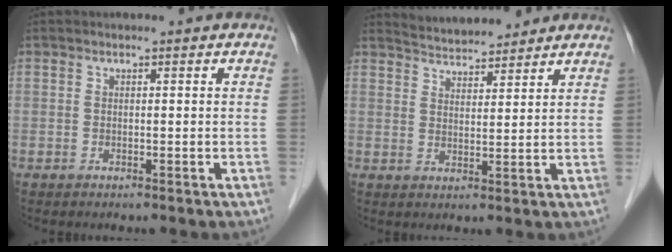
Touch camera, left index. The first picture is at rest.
{"total": 7.5, "force": [7.2, 1.4, 1.4], "torque": [-0.026, 0.020, 0.111]}